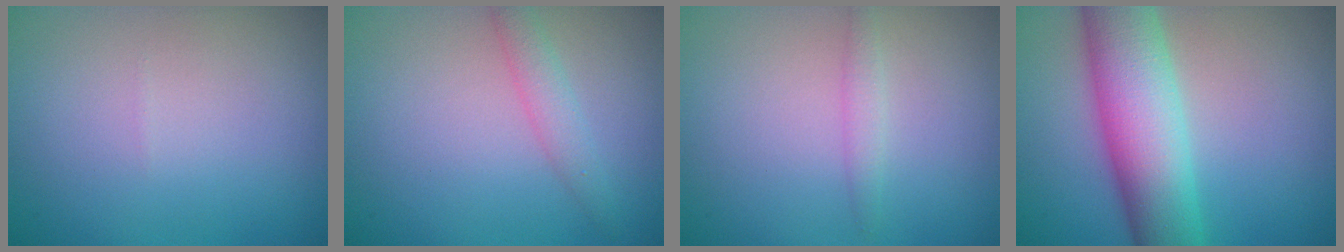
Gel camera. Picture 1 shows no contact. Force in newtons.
{"total": 1.9, "press": 1.9, "slide": 0.0}
{"total": 1.3, "press": 1.3, "slide": 0.0}
{"total": 9.9, "press": 9.9, "slide": 0.2}